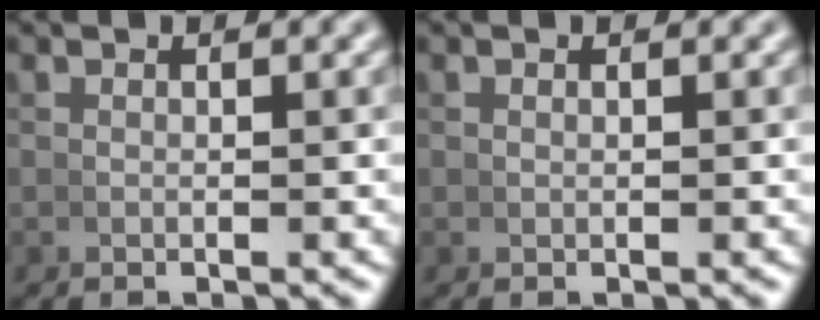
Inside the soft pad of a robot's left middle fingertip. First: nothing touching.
{"total": 0.0}